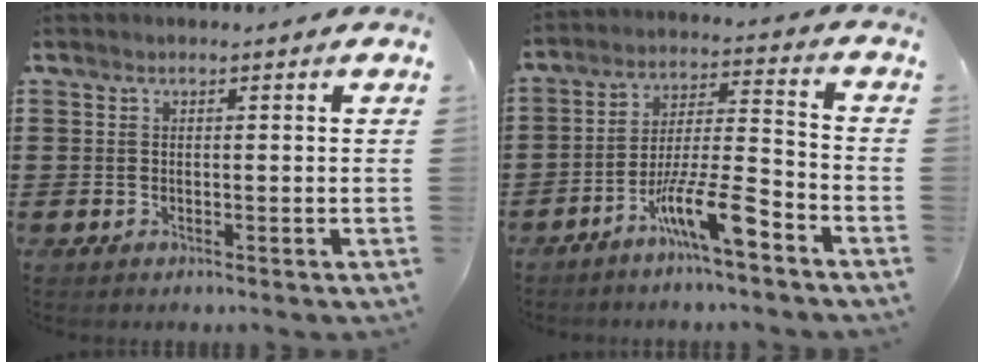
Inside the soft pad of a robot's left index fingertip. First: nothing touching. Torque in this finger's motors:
{"motor_torque": [1.33, 0.81, 0.43, 0.11]}